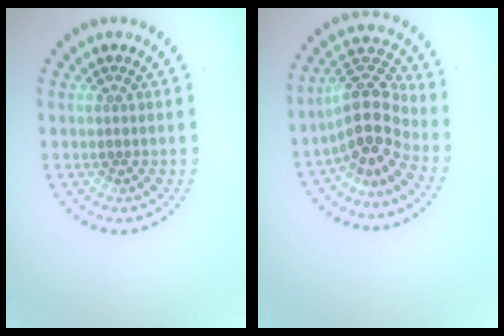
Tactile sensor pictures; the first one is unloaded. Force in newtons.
{"total": 4.4, "press": 3.6, "slide": 2.4}